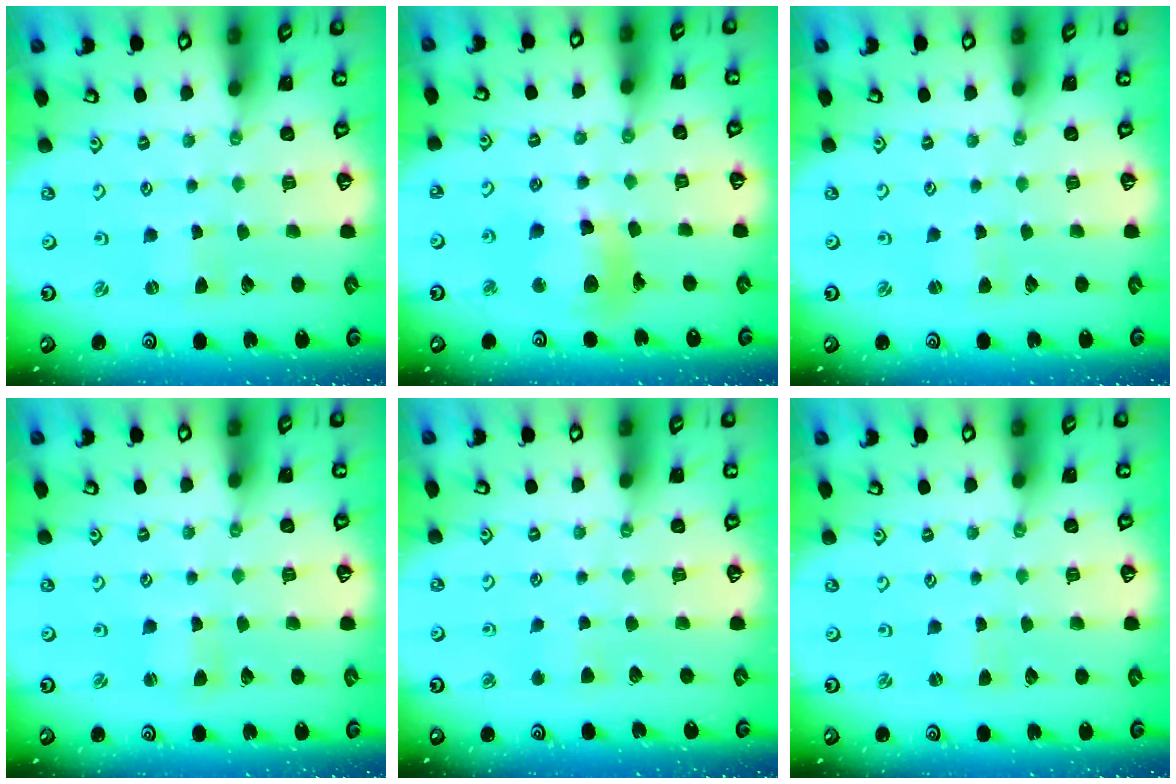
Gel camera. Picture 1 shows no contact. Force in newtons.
{"total": 13.3, "press": 13.2, "slide": 1.8}
{"total": 2.4, "press": 2.4, "slide": 0.5}
{"total": 1.6, "press": 1.5, "slide": 0.3}
{"total": 3.5, "press": 3.5, "slide": 0.6}
{"total": 0.0}